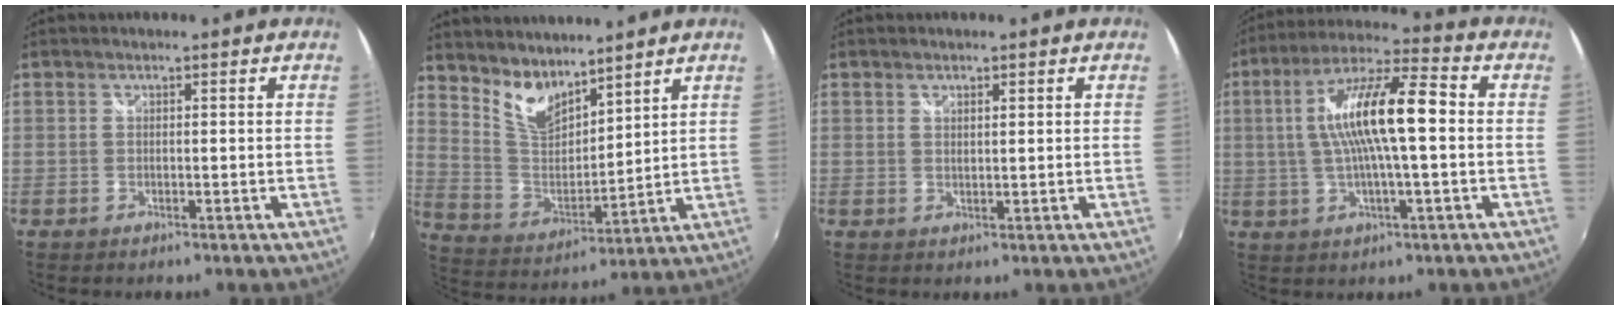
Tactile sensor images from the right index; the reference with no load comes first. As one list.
[{"total": 9.6, "force": [7.8, 3.6, 4.2], "torque": [-0.081, -0.006, 0.158]}, {"total": 1.2, "force": [0.9, 0.3, 0.7], "torque": [-0.011, 0.000, 0.014]}, {"total": 14.5, "force": [0.7, 2.5, 14.3], "torque": [-0.263, 0.016, 0.008]}]